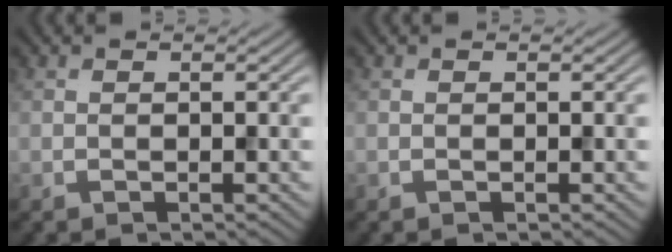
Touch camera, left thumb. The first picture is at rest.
{"total": 0.0}